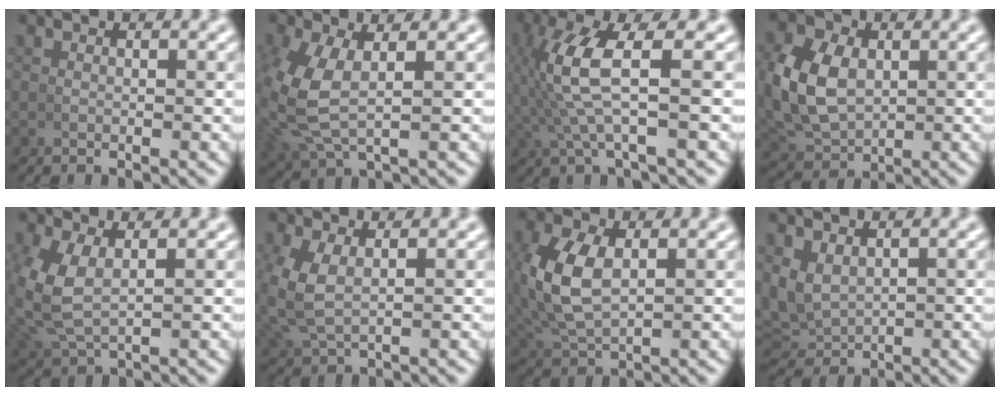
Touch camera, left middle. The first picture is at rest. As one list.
[{"total": 5.0, "force": [0.7, 2.8, 4.1], "torque": [-0.118, -0.011, 0.027]}, {"total": 6.2, "force": [0.6, 1.8, 6.0], "torque": [-0.129, 0.012, 0.013]}, {"total": 7.3, "force": [0.3, 5.5, 4.7], "torque": [-0.116, -0.019, 0.024]}, {"total": 4.2, "force": [0.7, 2.7, 3.1], "torque": [-0.098, -0.009, 0.029]}, {"total": 3.7, "force": [0.5, 2.4, 2.7], "torque": [-0.085, -0.010, 0.024]}, {"total": 5.6, "force": [1.0, 3.4, 4.3], "torque": [-0.111, -0.005, 0.032]}, {"total": 5.0, "force": [0.4, 4.3, 2.6], "torque": [-0.087, -0.032, 0.030]}]